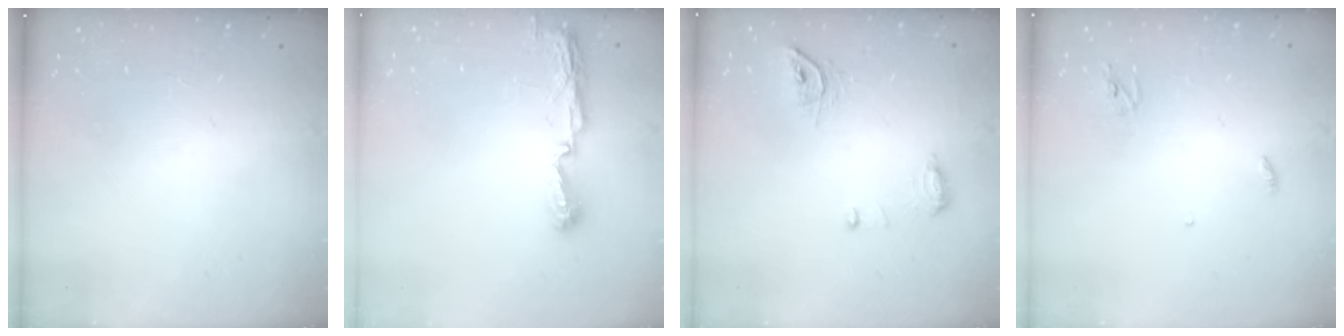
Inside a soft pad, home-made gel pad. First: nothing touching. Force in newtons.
{"total": 5.8, "press": 5.8, "slide": 0.5}
{"total": 7.9, "press": 7.8, "slide": 1.3}
{"total": 3.0, "press": 2.9, "slide": 0.2}